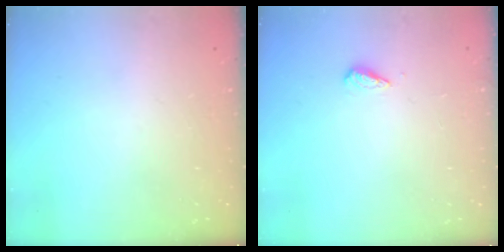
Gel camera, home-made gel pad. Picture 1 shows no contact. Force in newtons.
{"total": 2.7, "press": 2.6, "slide": 0.4}